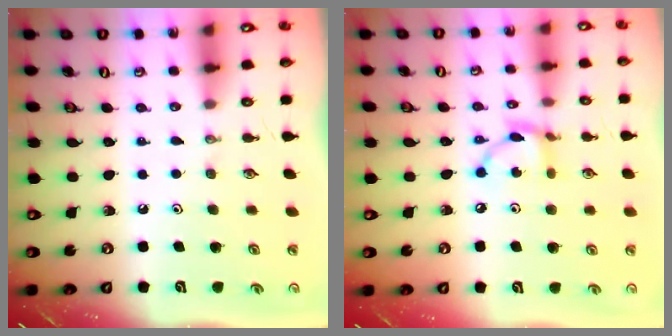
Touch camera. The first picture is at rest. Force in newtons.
{"total": 7.9, "press": 7.9, "slide": 0.2}